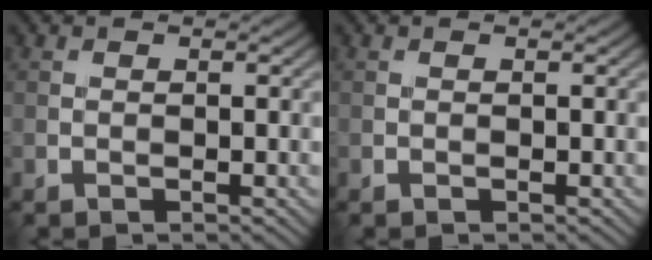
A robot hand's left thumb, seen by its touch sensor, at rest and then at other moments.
{"total": 0.0}